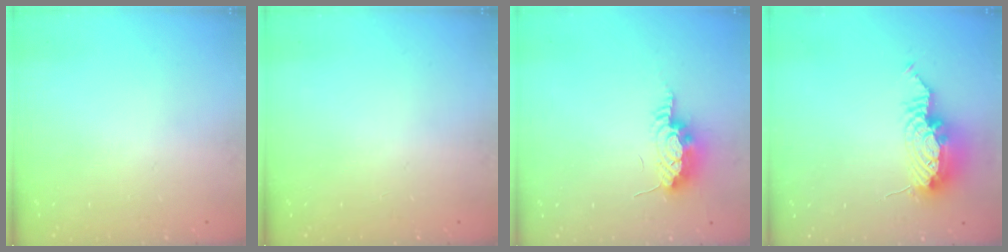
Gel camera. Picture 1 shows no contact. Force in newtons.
{"total": 0.0}
{"total": 8.5, "press": 8.4, "slide": 1.6}
{"total": 11.6, "press": 11.3, "slide": 2.9}